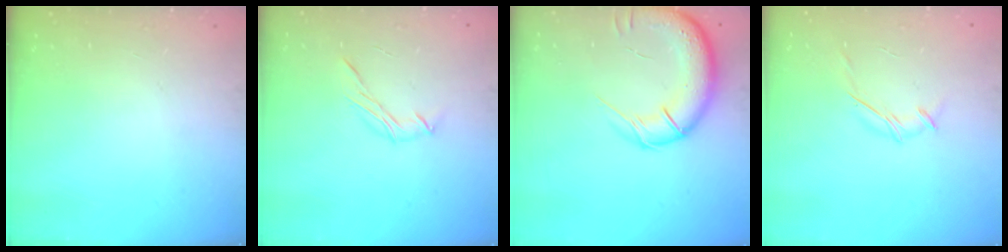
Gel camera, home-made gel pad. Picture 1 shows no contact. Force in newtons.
{"total": 5.7, "press": 5.6, "slide": 1.1}
{"total": 15.8, "press": 15.3, "slide": 4.0}
{"total": 4.7, "press": 4.5, "slide": 1.1}